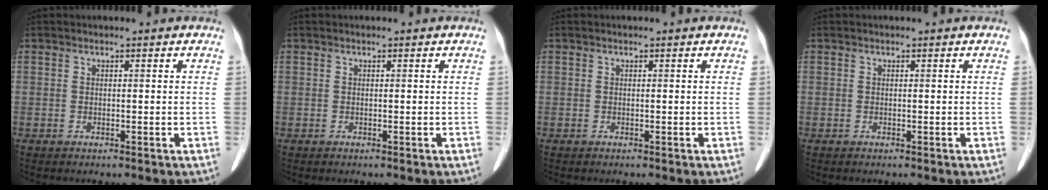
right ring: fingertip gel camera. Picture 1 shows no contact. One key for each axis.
{"total": 0.0}
{"total": 0.0}
{"total": 0.0}